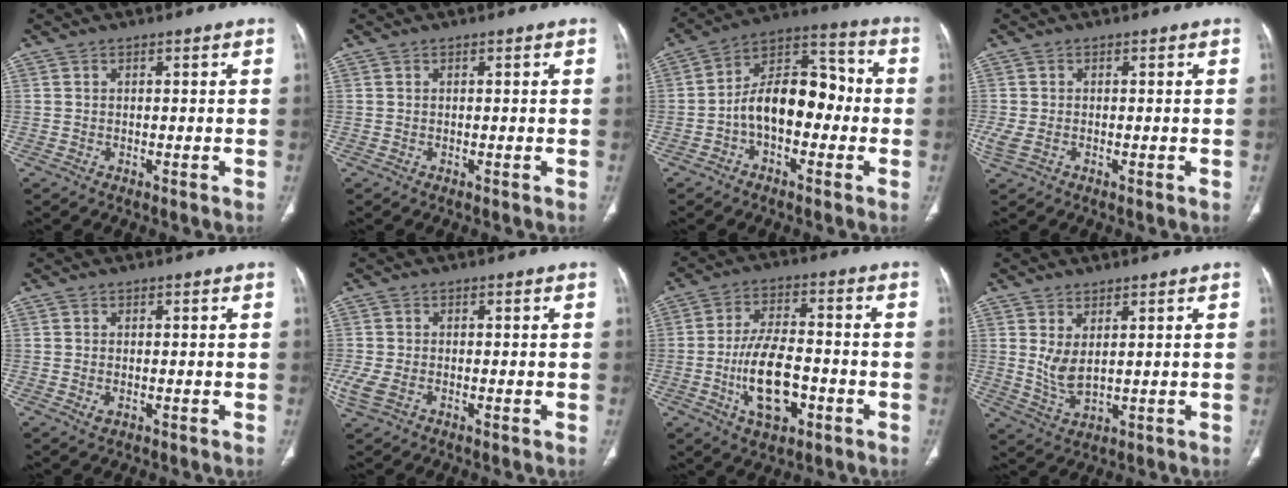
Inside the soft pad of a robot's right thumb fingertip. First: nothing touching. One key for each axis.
{"total": 0.0}
{"total": 14.0, "fx": -2.3, "fy": 8.5, "fz": 11.0, "tx": -0.156, "ty": 0.049, "tz": -0.047}
{"total": 2.7, "fx": -0.6, "fy": 1.5, "fz": 2.2, "tx": -0.067, "ty": 0.000, "tz": -0.011}
{"total": 1.3, "fx": -0.3, "fy": 0.8, "fz": 1.0, "tx": -0.024, "ty": -0.003, "tz": -0.002}
{"total": 4.2, "fx": -1.2, "fy": 2.5, "fz": 3.2, "tx": -0.088, "ty": 0.000, "tz": -0.021}
{"total": 12.8, "fx": -3.7, "fy": 6.5, "fz": 10.4, "tx": -0.178, "ty": 0.020, "tz": -0.061}
{"total": 5.1, "fx": 1.5, "fy": 2.3, "fz": 4.3, "tx": -0.085, "ty": -0.019, "tz": 0.044}